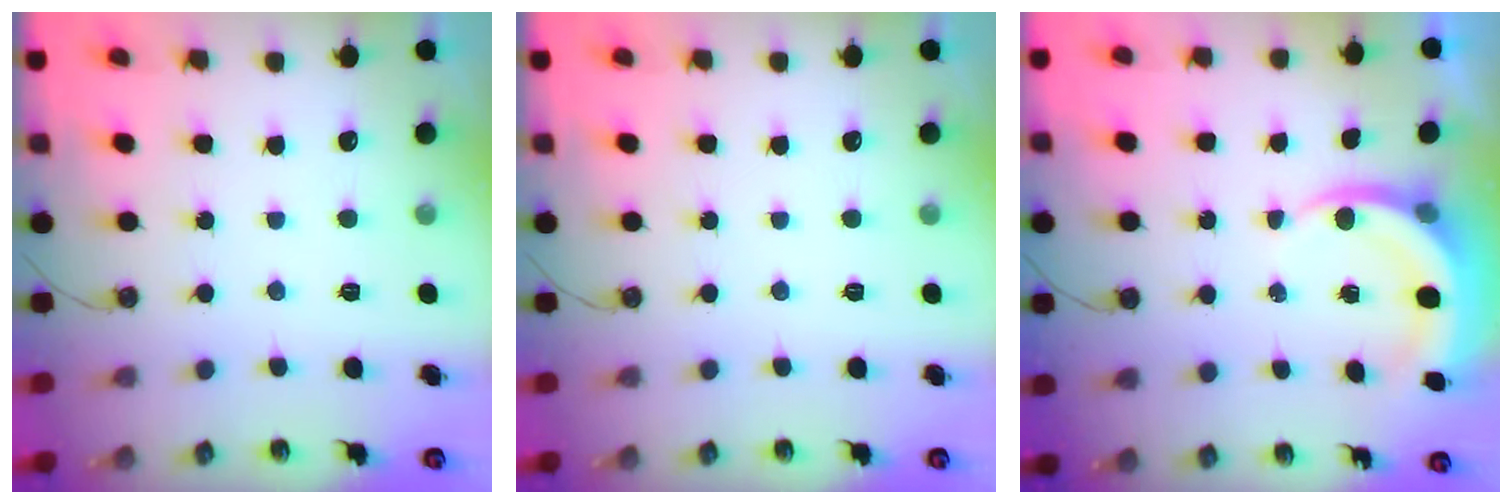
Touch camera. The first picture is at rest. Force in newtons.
{"total": 0.0}
{"total": 5.9, "press": 5.9, "slide": 0.7}